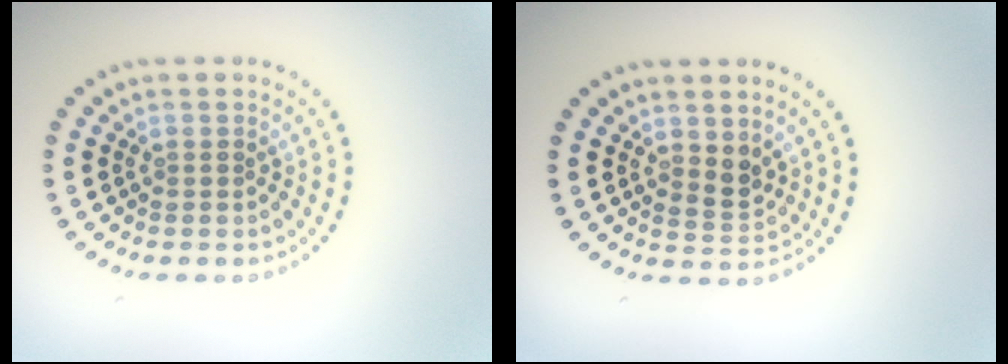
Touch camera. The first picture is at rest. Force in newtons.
{"total": 1.7, "press": 1.4, "slide": 0.9}